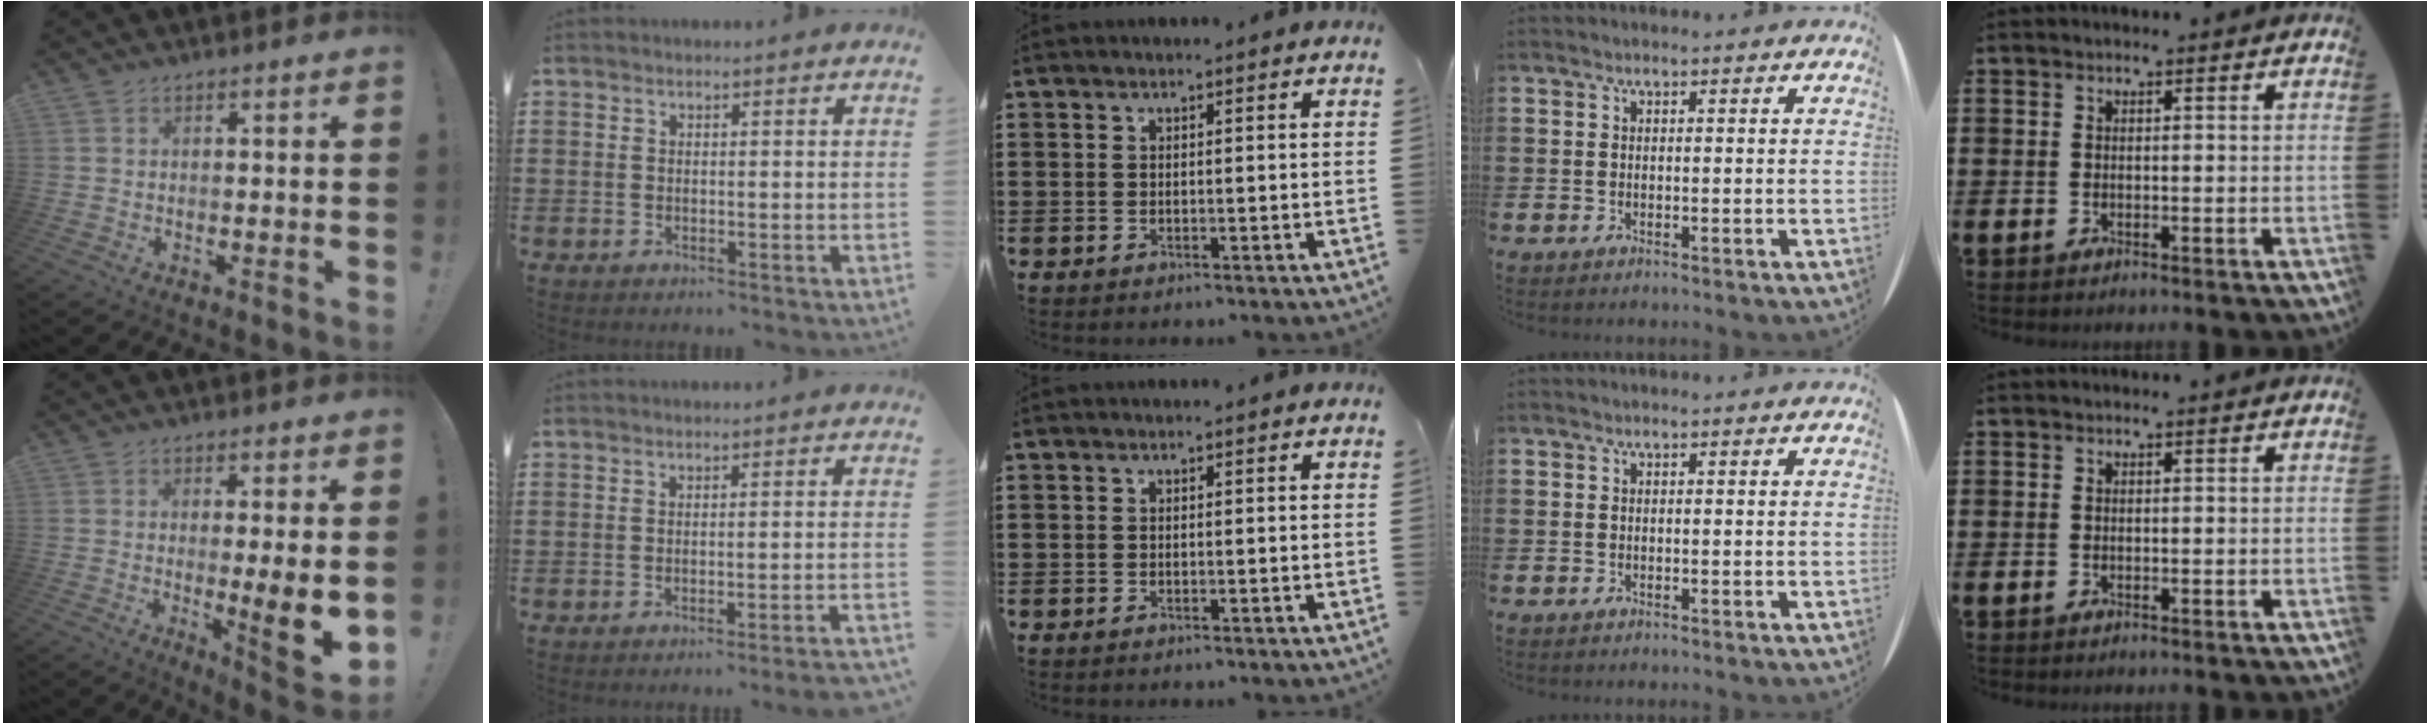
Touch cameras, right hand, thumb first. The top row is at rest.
{"thumb": {"total": 10.3, "force": [-0.6, 0.8, 10.2], "torque": [-0.130, -0.020, -0.007]}, "index": {"total": 1.9, "force": [-1.6, -0.5, 1.0], "torque": [-0.017, -0.001, -0.031]}}